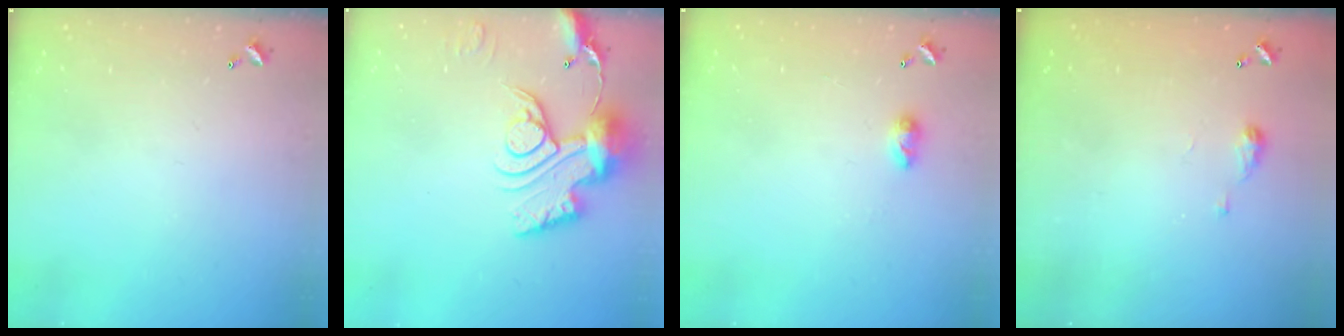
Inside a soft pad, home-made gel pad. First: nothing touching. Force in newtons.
{"total": 15.5, "press": 15.4, "slide": 1.7}
{"total": 4.9, "press": 4.8, "slide": 0.7}
{"total": 4.8, "press": 4.7, "slide": 0.6}